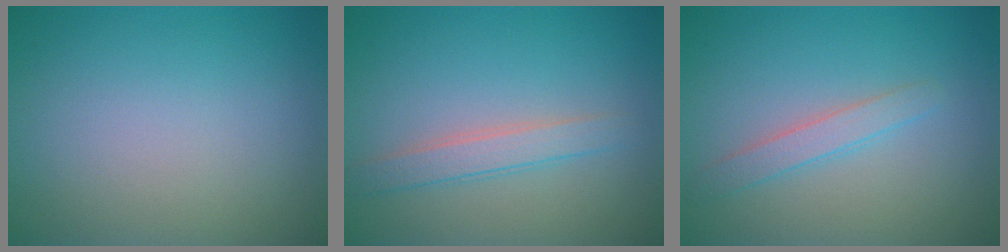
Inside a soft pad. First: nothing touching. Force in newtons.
{"total": 2.3, "press": 2.2, "slide": 0.1}
{"total": 1.8, "press": 1.8, "slide": 0.1}